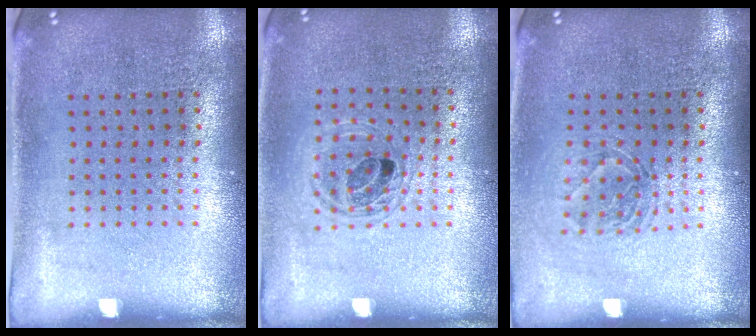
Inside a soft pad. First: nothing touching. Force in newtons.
{"total": 1.3, "press": 1.2, "slide": 0.4}
{"total": 1.2, "press": 1.1, "slide": 0.6}